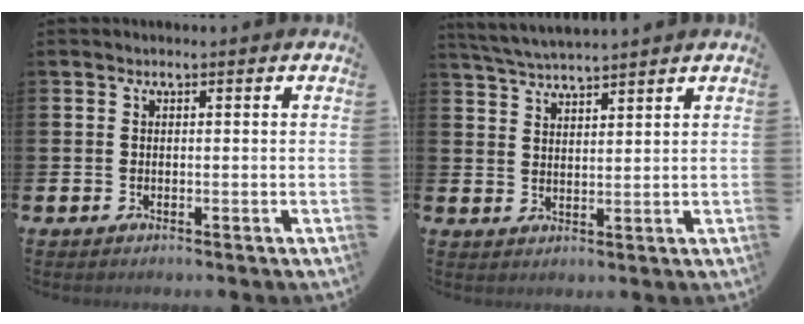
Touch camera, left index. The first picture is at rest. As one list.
[{"total": 4.0, "force": [4.0, -0.1, 0.5], "torque": [-0.024, -0.019, 0.072]}]